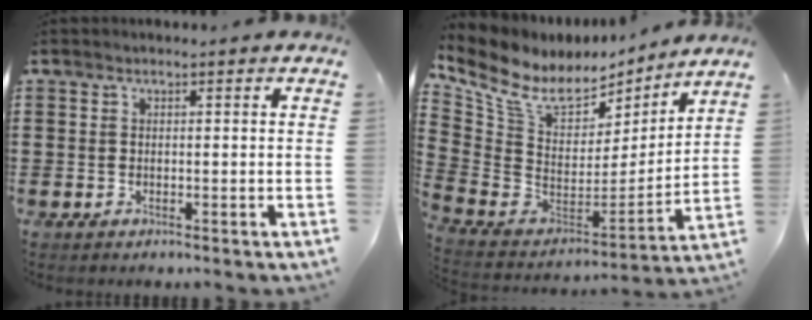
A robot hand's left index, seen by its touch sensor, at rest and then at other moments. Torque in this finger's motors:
{"motor_torque": [2.14, 0.00, 0.41, 0.02]}